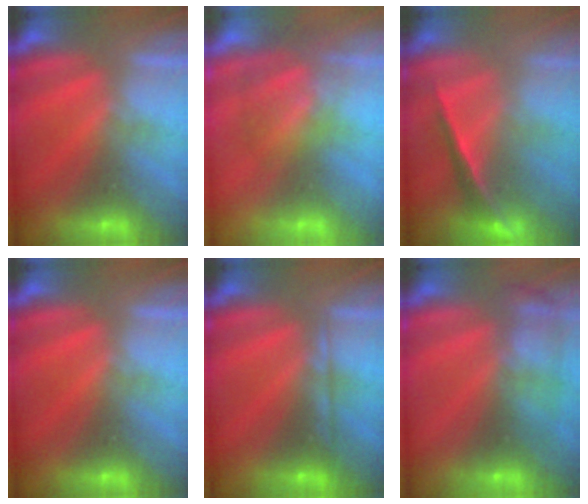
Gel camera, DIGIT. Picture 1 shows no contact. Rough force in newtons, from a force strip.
{"total": 3.9}
{"total": 2.0}
{"total": 0.0}
{"total": 2.1}
{"total": 6.2}